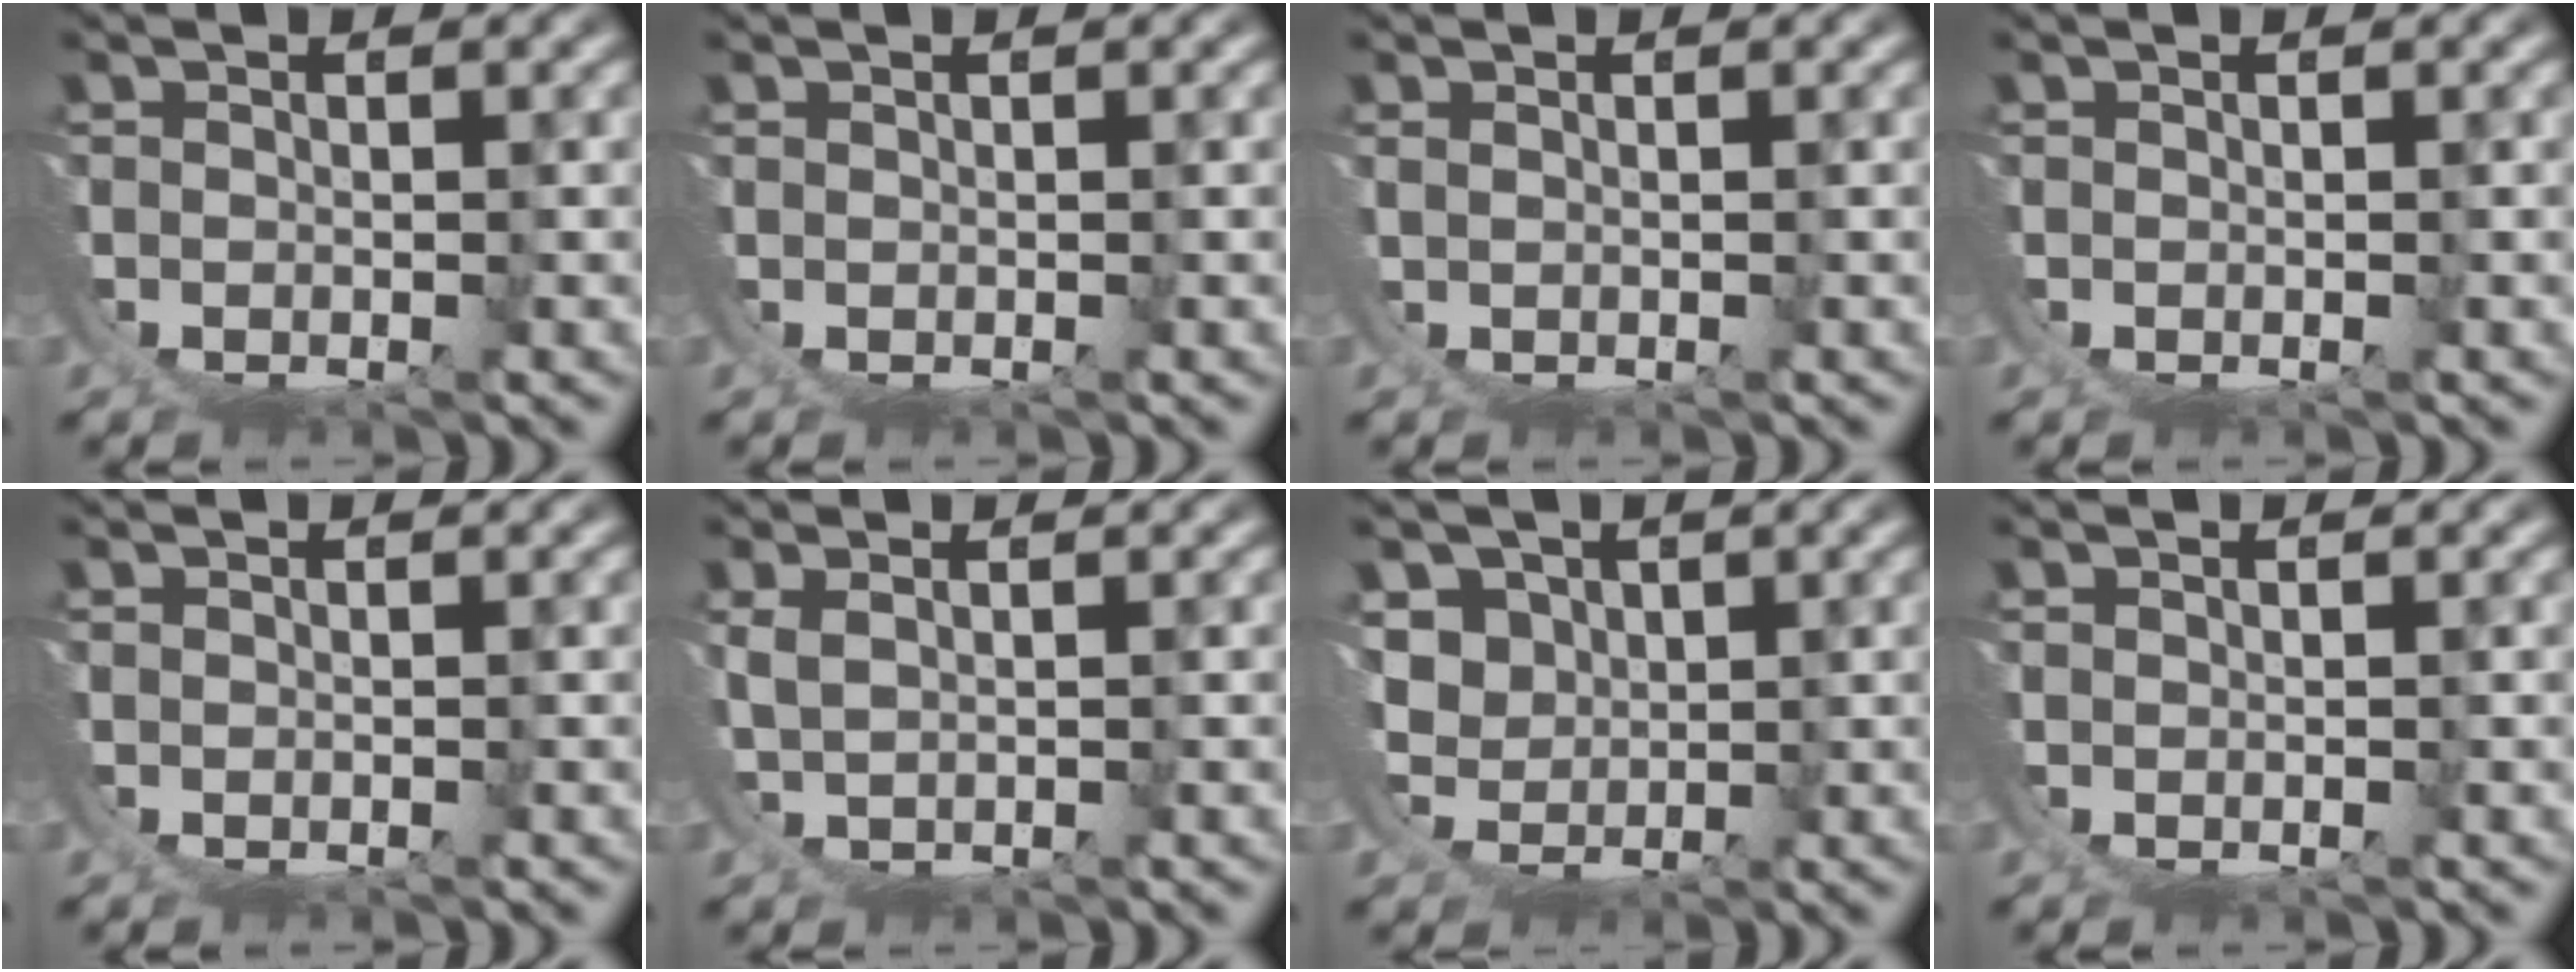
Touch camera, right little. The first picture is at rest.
{"total": 0.7, "force": [0.6, -0.3, 0.1], "torque": [0.004, 0.002, 0.011]}
{"total": 1.6, "force": [0.8, -1.4, 0.0], "torque": [0.007, 0.004, 0.019]}
{"total": 0.0}
{"total": 0.0}
{"total": 1.6, "force": [1.2, -0.7, 0.8], "torque": [-0.019, 0.001, 0.032]}
{"total": 4.6, "force": [1.0, 3.9, 2.3], "torque": [-0.076, -0.037, 0.036]}
{"total": 0.5, "force": [0.5, 0.1, 0.1], "torque": [0.001, 0.002, 0.008]}